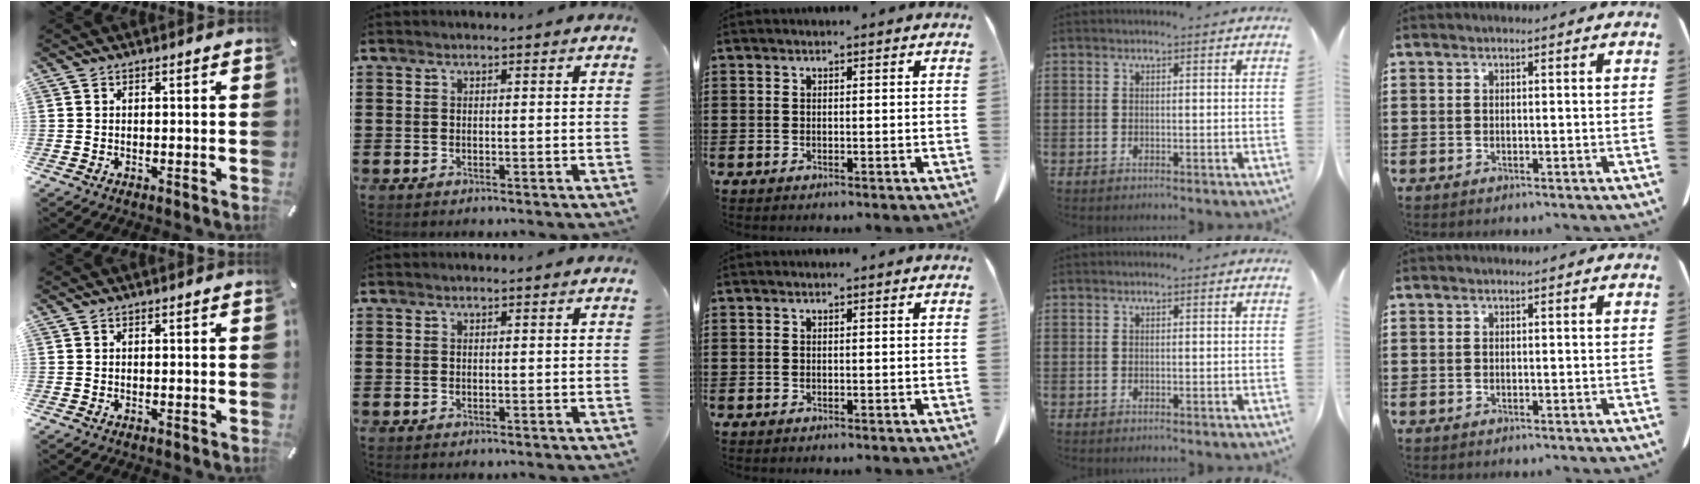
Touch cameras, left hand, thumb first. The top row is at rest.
{}